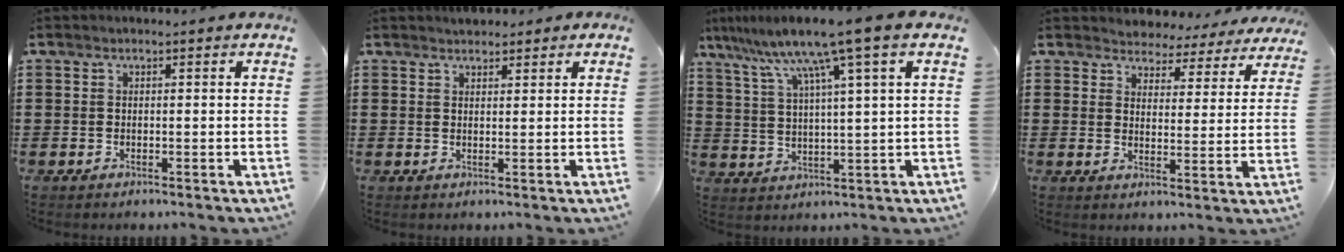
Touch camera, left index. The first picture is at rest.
{"total": 1.7, "force": [1.5, 0.8, -0.2], "torque": [-0.002, 0.007, 0.030]}
{"total": 10.0, "force": [6.8, -0.9, 7.3], "torque": [-0.164, -0.025, 0.108]}
{"total": 4.2, "force": [4.0, 1.2, -0.1], "torque": [-0.023, -0.023, 0.068]}